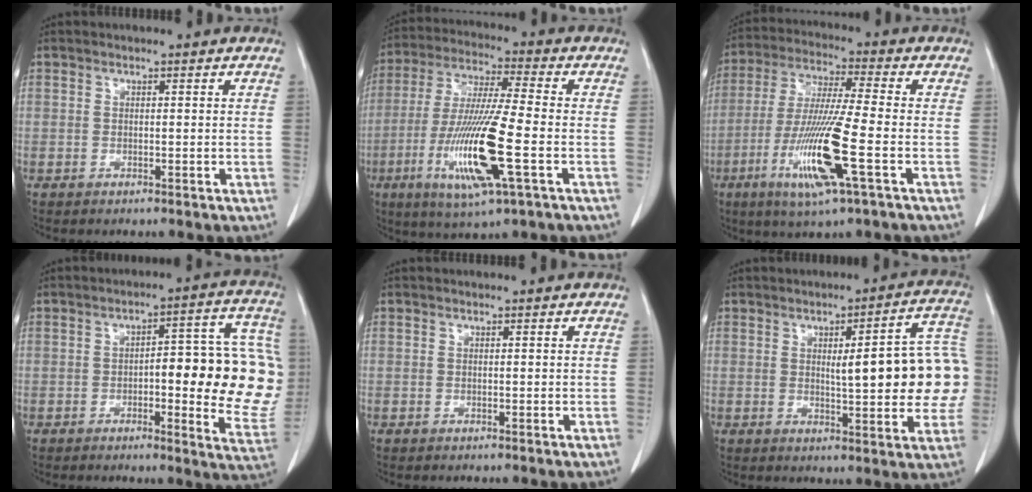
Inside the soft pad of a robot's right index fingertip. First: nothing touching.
{"total": 16.1, "force": [-4.8, 0.8, 15.3], "torque": [-0.313, -0.023, -0.089]}
{"total": 14.2, "force": [-4.9, -0.1, 13.3], "torque": [-0.272, -0.025, -0.096]}
{"total": 18.1, "force": [-0.7, 4.6, 17.5], "torque": [-0.156, 0.030, -0.002]}
{"total": 0.0}
{"total": 15.1, "force": [0.6, 3.2, 14.7], "torque": [-0.161, 0.028, 0.008]}